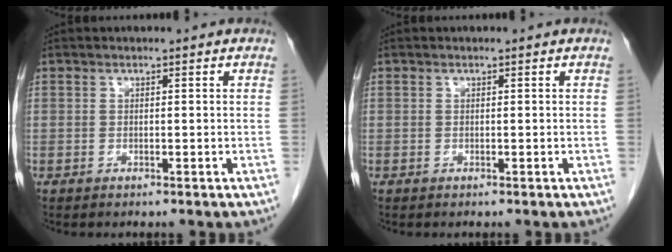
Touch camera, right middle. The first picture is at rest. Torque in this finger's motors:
{"motor_torque": [0.00, 0.00, 0.00, 0.00]}